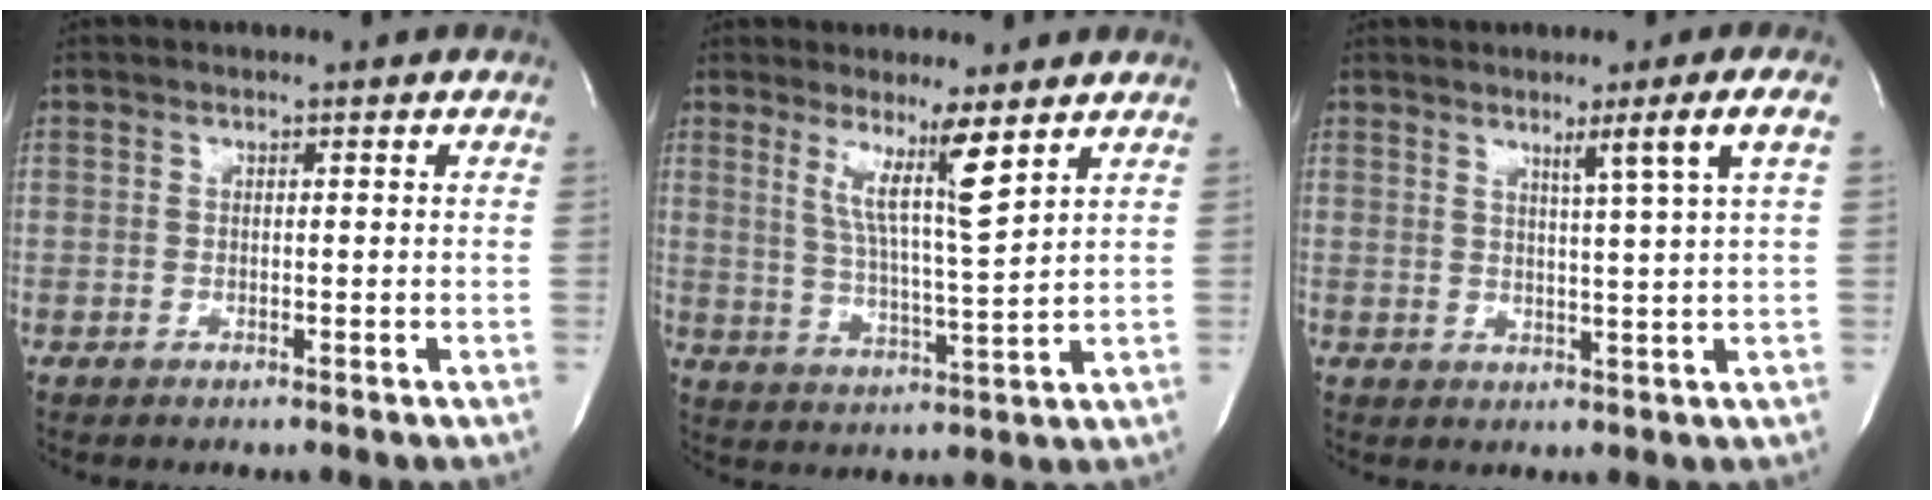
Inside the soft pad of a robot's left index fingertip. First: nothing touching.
{"total": 7.1, "force": [4.2, -1.0, 5.7], "torque": [-0.102, -0.020, 0.075]}
{"total": 5.5, "force": [2.6, -2.2, 4.3], "torque": [-0.071, -0.022, 0.046]}